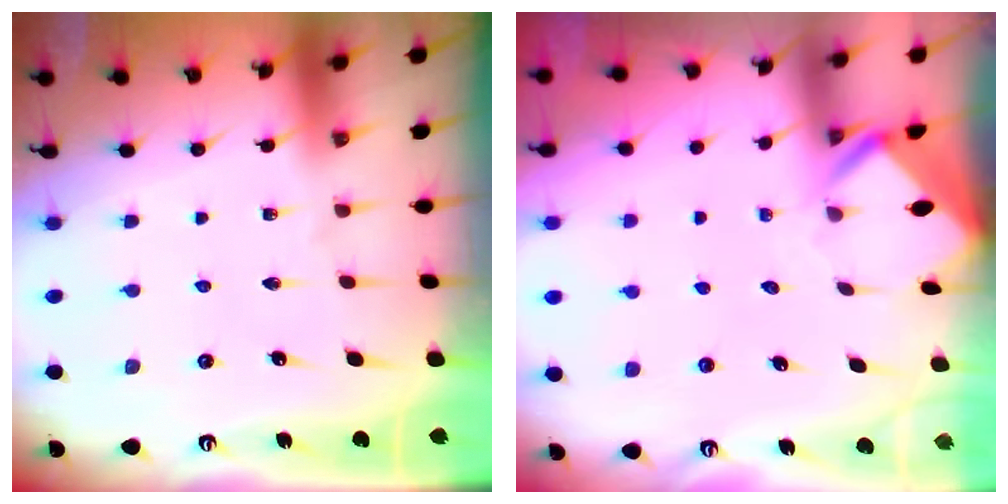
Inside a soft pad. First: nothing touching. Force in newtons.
{"total": 2.7, "press": 2.7, "slide": 0.2}